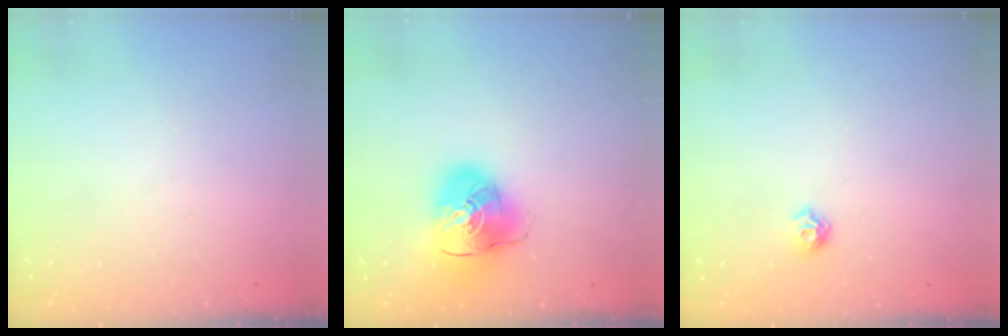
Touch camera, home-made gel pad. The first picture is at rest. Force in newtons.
{"total": 14.3, "press": 14.1, "slide": 2.3}
{"total": 5.9, "press": 5.8, "slide": 1.0}